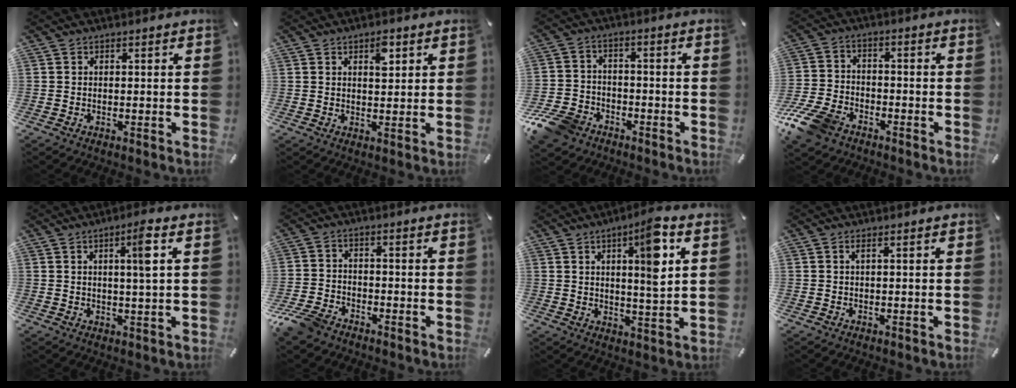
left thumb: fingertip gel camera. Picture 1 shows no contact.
{"total": 4.0, "force": [2.0, 2.1, 2.7], "torque": [-0.026, -0.008, 0.028]}
{"total": 9.2, "force": [-6.1, 6.2, 3.2], "torque": [-0.071, 0.042, -0.117]}
{"total": 10.1, "force": [-6.8, 5.9, 4.6], "torque": [-0.097, 0.035, -0.128]}
{"total": 5.6, "force": [1.9, 0.3, 5.3], "torque": [-0.098, -0.002, 0.026]}
{"total": 6.6, "force": [-5.4, 3.2, 2.2], "torque": [-0.064, 0.018, -0.111]}
{"total": 10.2, "force": [4.0, 1.9, 9.1], "torque": [-0.133, -0.016, 0.055]}
{"total": 1.1, "force": [0.2, 0.1, 1.0], "torque": [-0.021, 0.000, 0.003]}